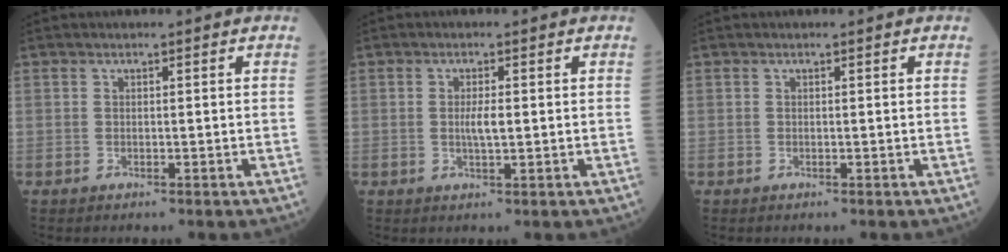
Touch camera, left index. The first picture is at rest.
{"total": 2.4, "force": [0.1, 0.4, 2.4], "torque": [-0.049, -0.001, 0.003]}
{"total": 0.0}